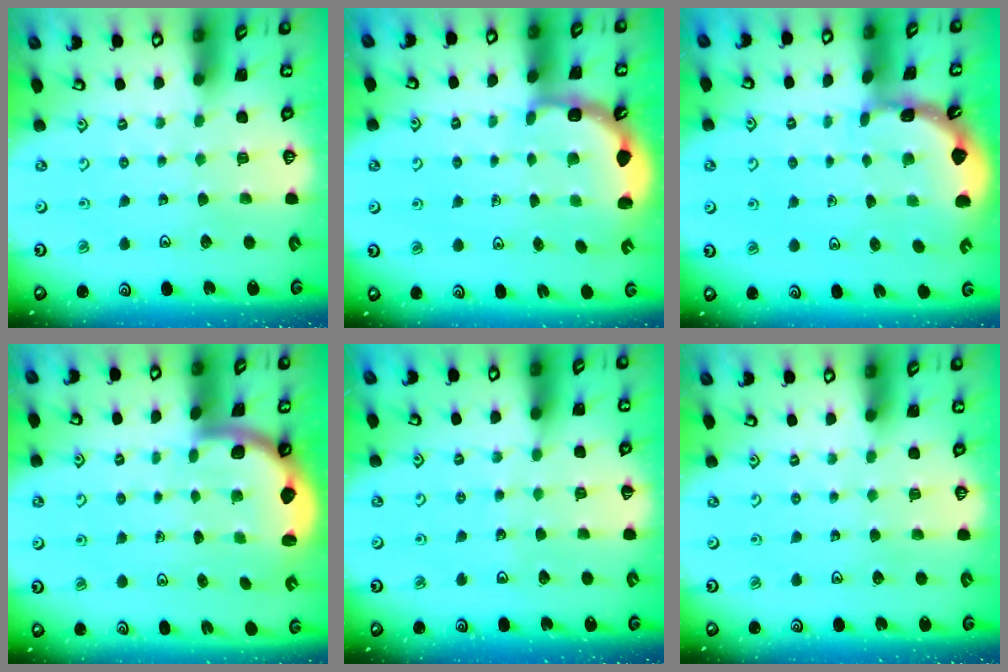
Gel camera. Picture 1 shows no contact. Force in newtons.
{"total": 3.3, "press": 2.4, "slide": 2.2}
{"total": 1.8, "press": 1.8, "slide": 0.1}
{"total": 2.0, "press": 2.0, "slide": 0.3}
{"total": 2.8, "press": 2.8, "slide": 0.3}
{"total": 0.0}